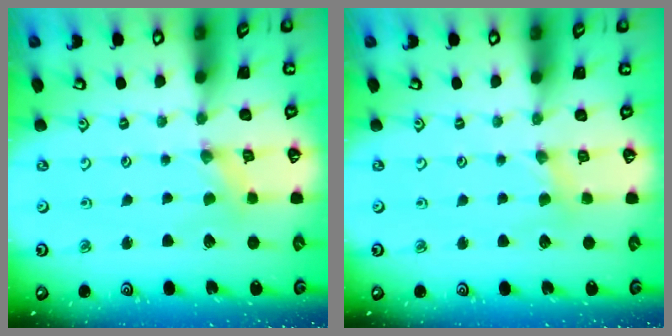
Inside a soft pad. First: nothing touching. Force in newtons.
{"total": 1.9, "press": 1.8, "slide": 0.4}